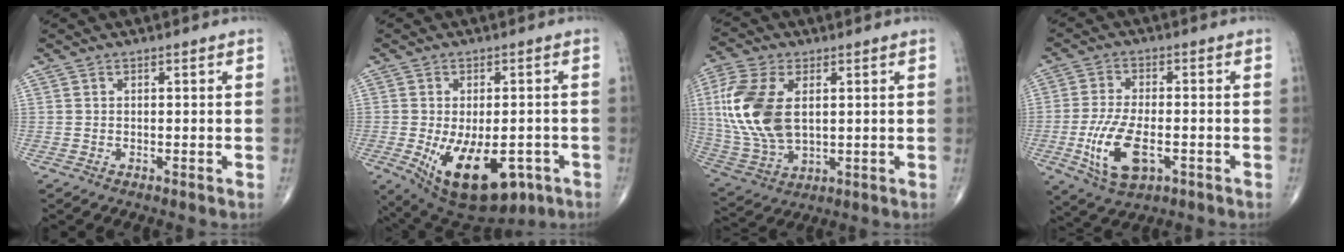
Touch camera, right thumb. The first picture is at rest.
{"total": 17.2, "force": [-6.6, 9.0, 13.0], "torque": [-0.205, -0.004, -0.077]}
{"total": 16.5, "force": [2.6, 9.4, 13.3], "torque": [-0.299, -0.010, 0.055]}
{"total": 11.2, "force": [-3.3, 5.4, 9.2], "torque": [-0.185, 0.002, -0.053]}